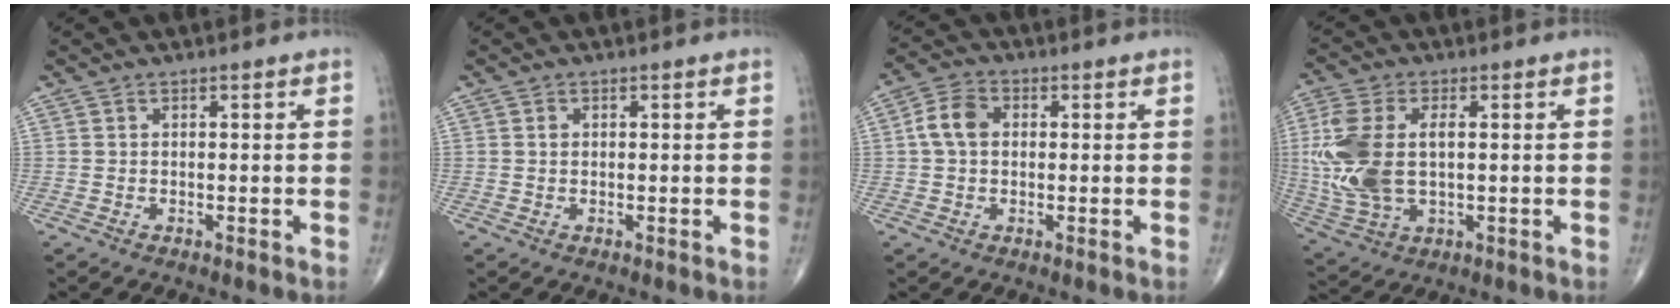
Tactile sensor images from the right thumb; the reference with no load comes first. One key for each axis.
{"total": 1.0, "fx": 0.2, "fy": 0.8, "fz": 0.5, "tx": -0.010, "ty": 0.001, "tz": 0.003}
{"total": 5.9, "fx": 0.6, "fy": 4.3, "fz": 4.0, "tx": -0.076, "ty": 0.016, "tz": 0.004}
{"total": 14.9, "fx": 1.0, "fy": 8.5, "fz": 12.2, "tx": -0.292, "ty": -0.001, "tz": 0.024}